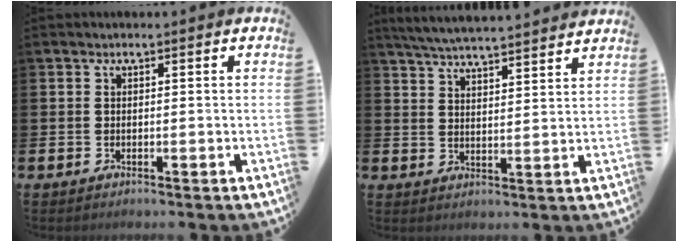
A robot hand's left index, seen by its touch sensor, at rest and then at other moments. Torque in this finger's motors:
{"motor_torque": [0.93, -1.21, 0.66, 0.21]}